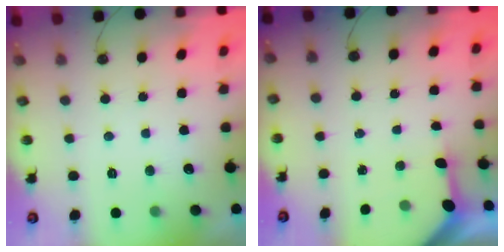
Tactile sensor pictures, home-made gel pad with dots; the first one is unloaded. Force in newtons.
{"total": 3.1, "press": 3.1, "slide": 0.2}